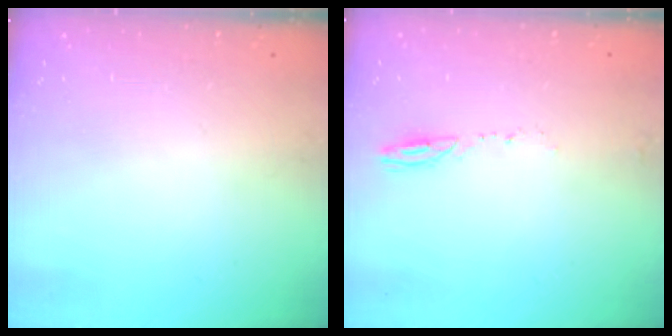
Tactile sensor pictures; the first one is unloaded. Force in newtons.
{"total": 4.7, "press": 4.7, "slide": 0.5}